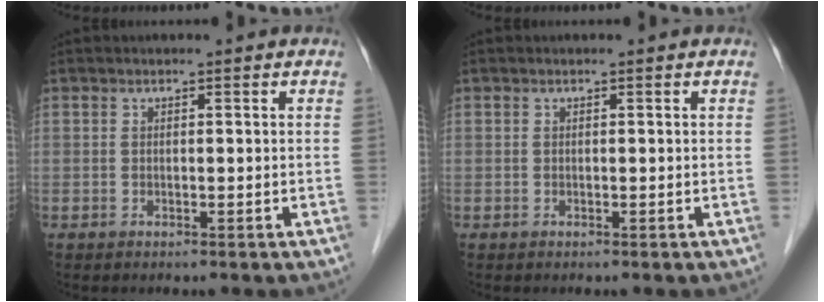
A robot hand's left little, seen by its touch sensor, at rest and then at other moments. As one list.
[{"total": 0.0}]